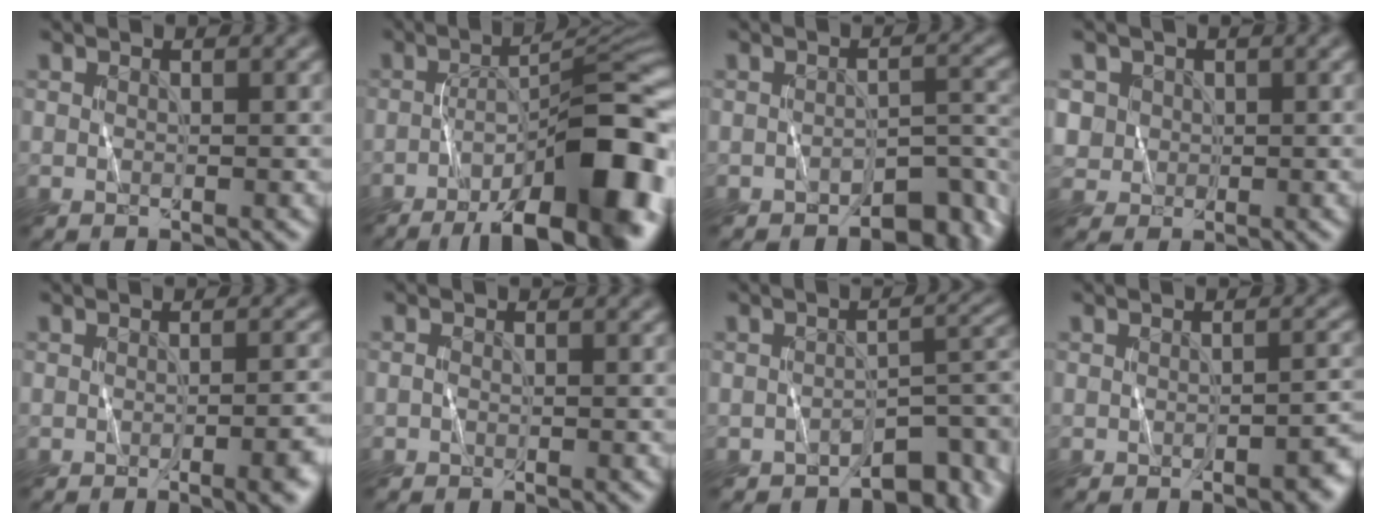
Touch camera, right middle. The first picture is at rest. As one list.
[{"total": 14.3, "force": [-7.8, 4.3, 11.3], "torque": [-0.154, 0.011, -0.122]}, {"total": 4.3, "force": [-3.4, 1.8, 2.0], "torque": [-0.012, 0.005, -0.051]}, {"total": 2.0, "force": [0.8, 1.9, 0.1], "torque": [-0.016, 0.001, 0.023]}, {"total": 4.0, "force": [-2.0, 1.1, 3.3], "torque": [-0.037, 0.004, -0.027]}, {"total": 1.0, "force": [-0.6, -0.5, -0.6], "torque": [0.004, 0.002, -0.011]}, {"total": 4.7, "force": [-3.3, 2.0, 2.6], "torque": [-0.014, 0.003, -0.053]}, {"total": 3.0, "force": [-1.8, 1.3, 2.1], "torque": [-0.020, 0.004, -0.024]}]